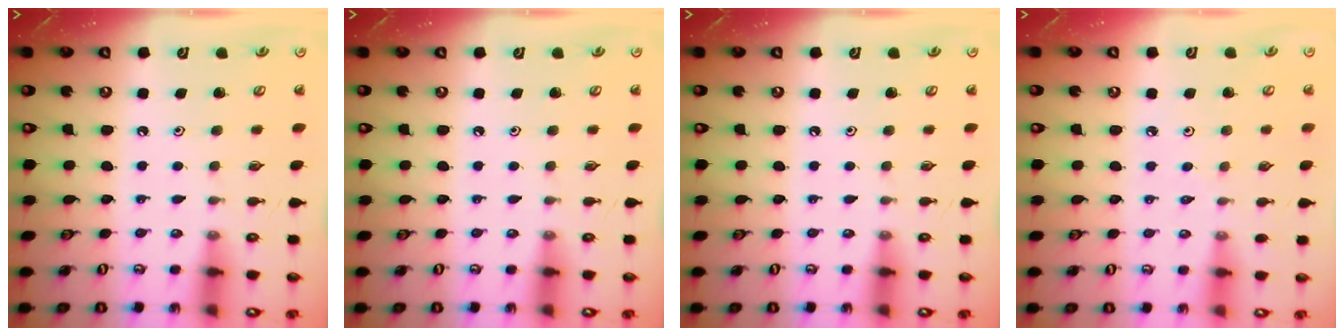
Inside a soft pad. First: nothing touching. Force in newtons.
{"total": 0.0}
{"total": 0.0}
{"total": 1.9, "press": 1.8, "slide": 0.5}